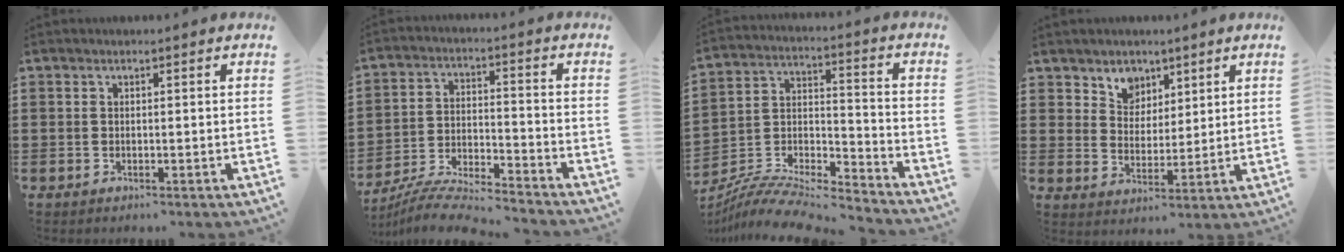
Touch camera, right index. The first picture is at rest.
{"total": 7.5, "force": [-7.2, 0.1, 2.0], "torque": [-0.052, -0.002, -0.143]}
{"total": 9.5, "force": [-9.0, 1.3, 2.6], "torque": [-0.051, 0.006, -0.180]}
{"total": 4.8, "force": [3.2, 3.5, 0.0], "torque": [-0.027, 0.002, 0.059]}